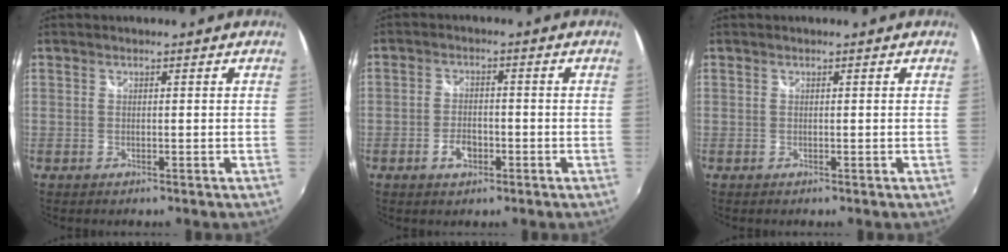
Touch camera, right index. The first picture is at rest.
{"total": 4.1, "force": [-1.9, 2.5, 2.7], "torque": [-0.057, 0.003, -0.031]}
{"total": 0.0}